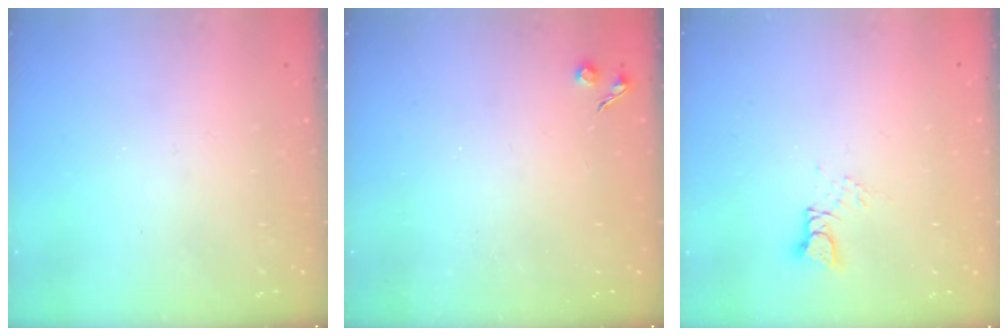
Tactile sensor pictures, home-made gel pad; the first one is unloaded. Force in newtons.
{"total": 3.5, "press": 3.5, "slide": 0.5}
{"total": 2.9, "press": 2.9, "slide": 0.3}